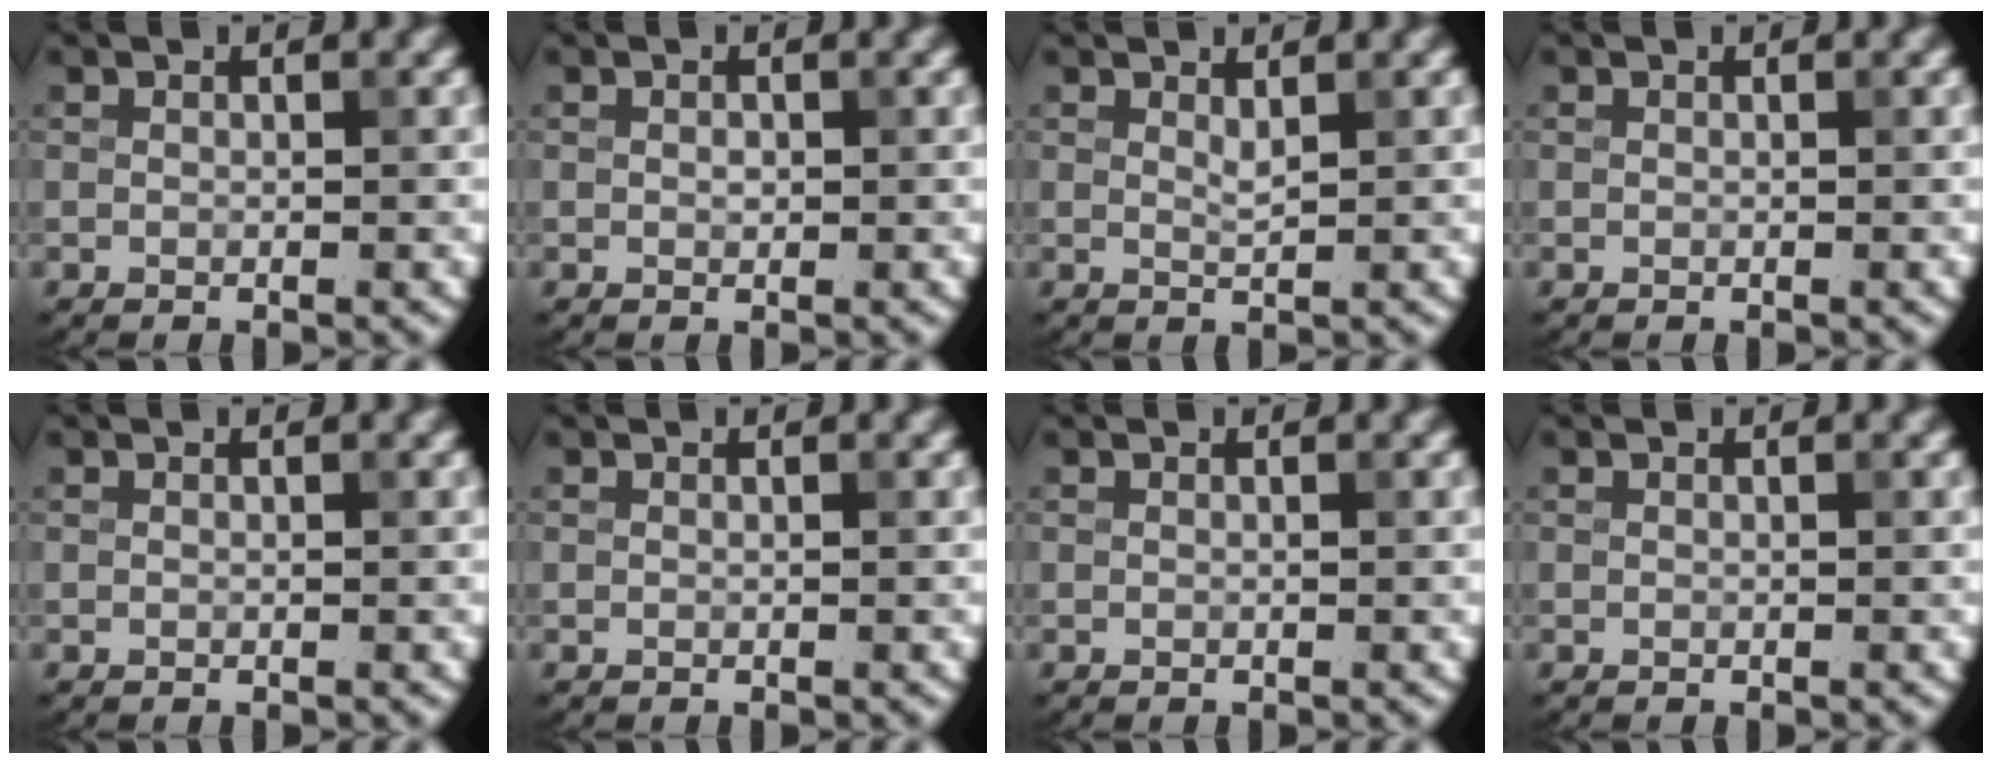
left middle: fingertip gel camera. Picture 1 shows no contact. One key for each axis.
{"total": 0.5, "fx": 0.0, "fy": 0.4, "fz": 0.4, "tx": -0.006, "ty": -0.001, "tz": 0.000}
{"total": 0.8, "fx": 0.5, "fy": 0.1, "fz": 0.5, "tx": -0.011, "ty": -0.002, "tz": 0.011}
{"total": 0.0}
{"total": 0.0}
{"total": 0.0}
{"total": 0.0}
{"total": 0.0}